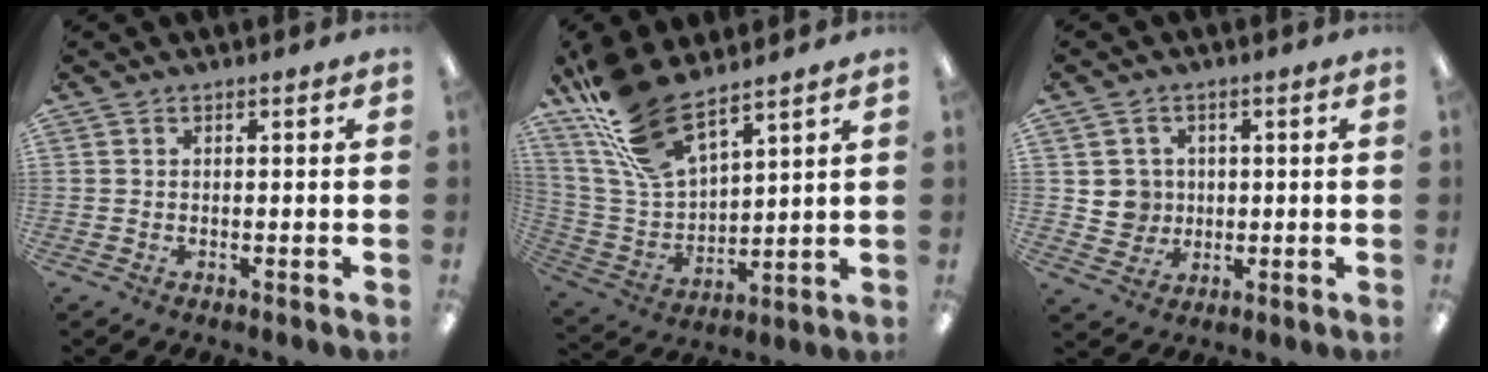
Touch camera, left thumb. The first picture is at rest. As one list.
[{"total": 17.1, "force": [12.8, 6.1, 9.6], "torque": [-0.227, -0.068, 0.232]}, {"total": 5.3, "force": [1.1, 5.2, 0.2], "torque": [-0.001, 0.001, 0.021]}]